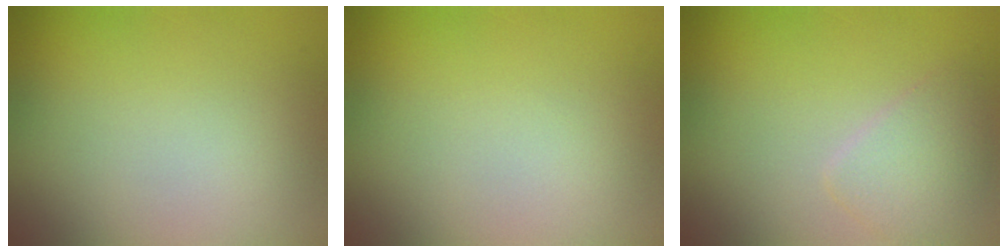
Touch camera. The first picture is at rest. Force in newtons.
{"total": 0.0}
{"total": 2.4, "press": 2.4, "slide": 0.1}